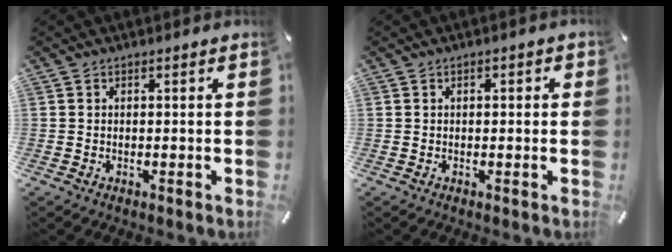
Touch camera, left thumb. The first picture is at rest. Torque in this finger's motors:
{"motor_torque": [-0.19, -0.10, -0.04, -0.02, 0.05]}